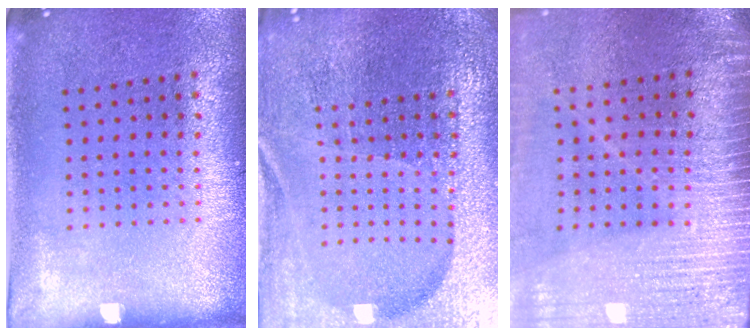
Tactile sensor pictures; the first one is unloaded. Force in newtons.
{"total": 5.0, "press": 4.7, "slide": 1.7}
{"total": 3.8, "press": 3.3, "slide": 1.9}